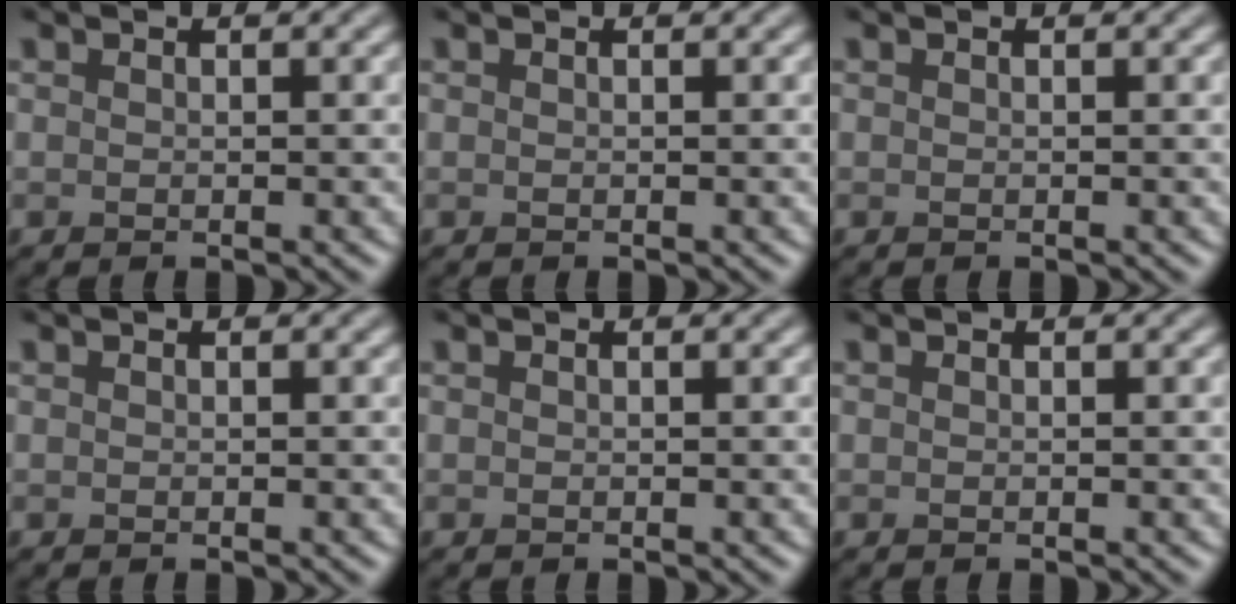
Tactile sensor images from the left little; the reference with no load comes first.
{"total": 0.0}
{"total": 0.0}
{"total": 0.0}
{"total": 0.0}
{"total": 0.0}